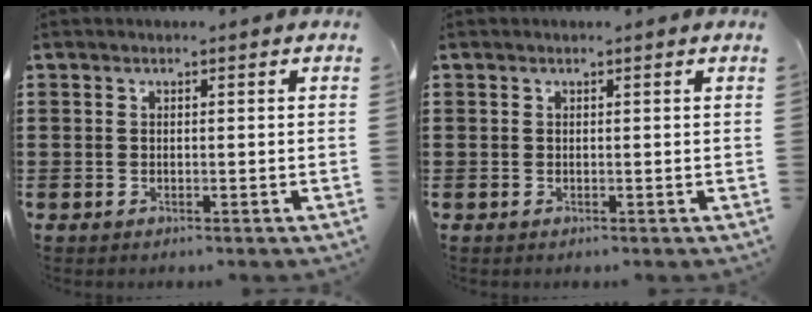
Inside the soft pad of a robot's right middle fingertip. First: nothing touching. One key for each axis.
{"total": 0.0}